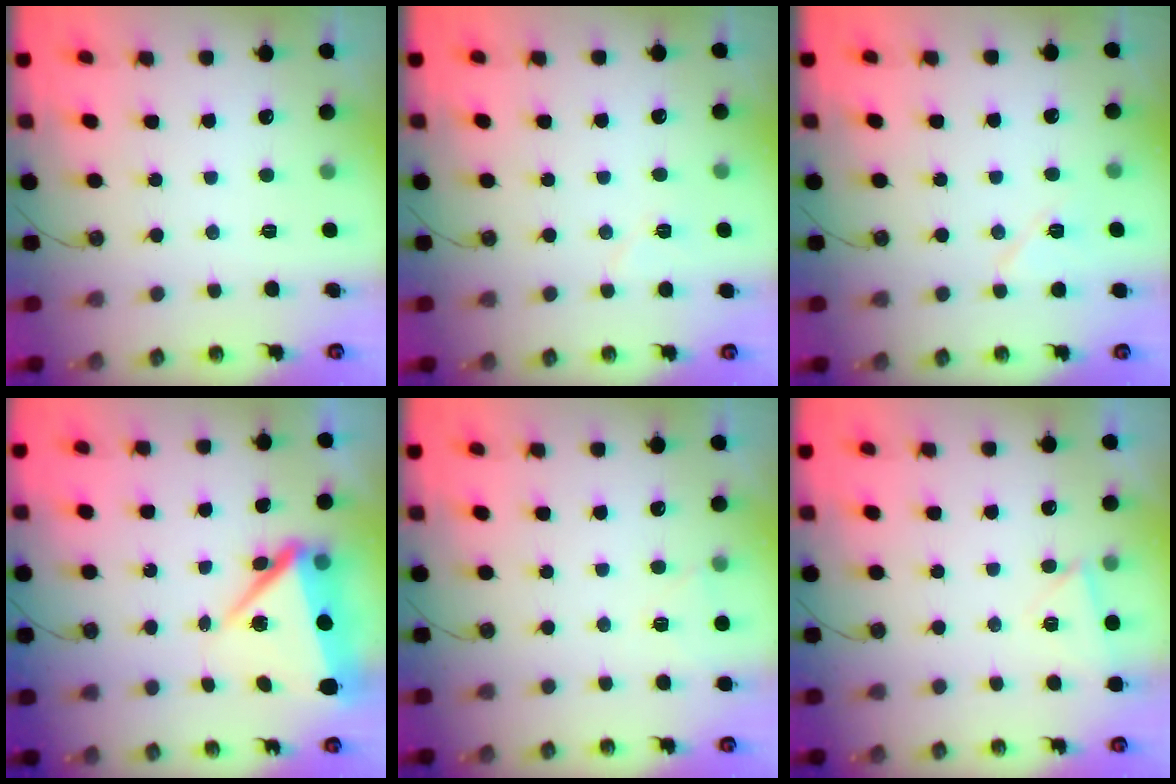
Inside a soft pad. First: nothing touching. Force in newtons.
{"total": 4.7, "press": 4.4, "slide": 1.6}
{"total": 6.4, "press": 6.3, "slide": 1.0}
{"total": 12.3, "press": 6.8, "slide": 10.2}
{"total": 4.0, "press": 3.9, "slide": 0.7}
{"total": 4.3, "press": 3.4, "slide": 2.6}